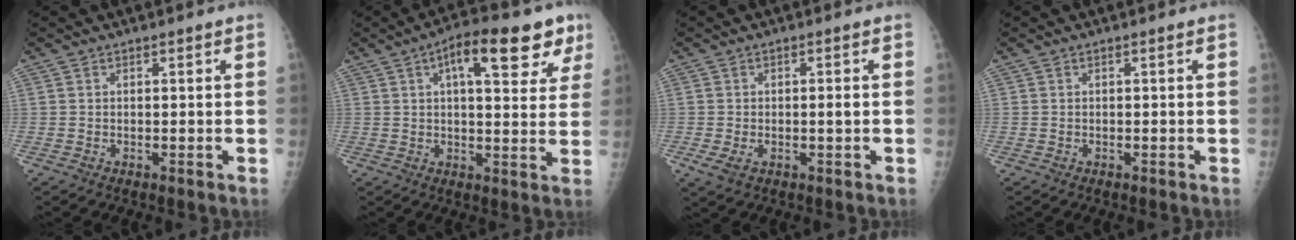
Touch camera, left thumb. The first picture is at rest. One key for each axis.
{"total": 14.1, "fx": 6.8, "fy": 5.5, "fz": 11.0, "tx": -0.112, "ty": -0.005, "tz": 0.086}
{"total": 3.6, "fx": -0.6, "fy": 1.4, "fz": 3.3, "tx": -0.067, "ty": 0.005, "tz": -0.007}
{"total": 0.0}